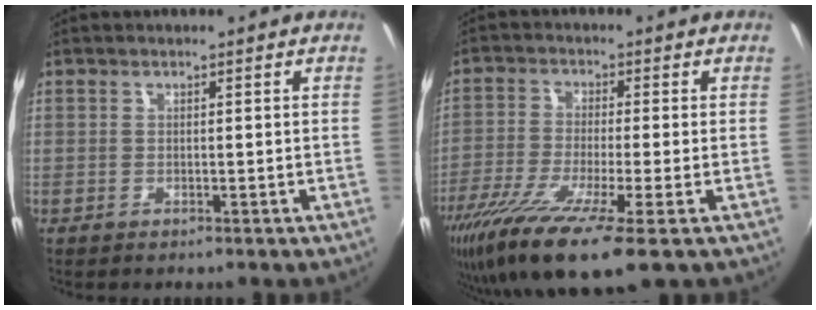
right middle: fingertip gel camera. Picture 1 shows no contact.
{"total": 14.2, "force": [-8.6, 1.4, 11.2], "torque": [-0.237, -0.054, -0.158]}